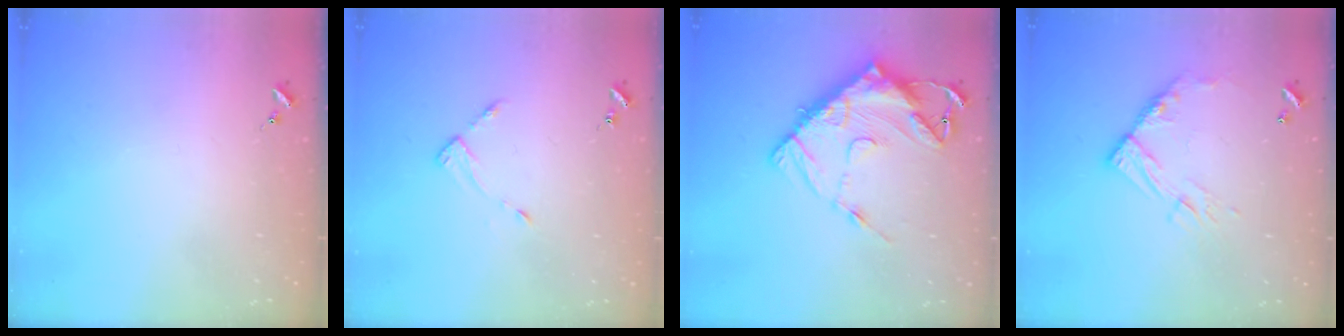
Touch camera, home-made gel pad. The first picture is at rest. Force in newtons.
{"total": 4.1, "press": 4.1, "slide": 0.4}
{"total": 16.9, "press": 16.8, "slide": 1.8}
{"total": 11.8, "press": 11.7, "slide": 1.0}